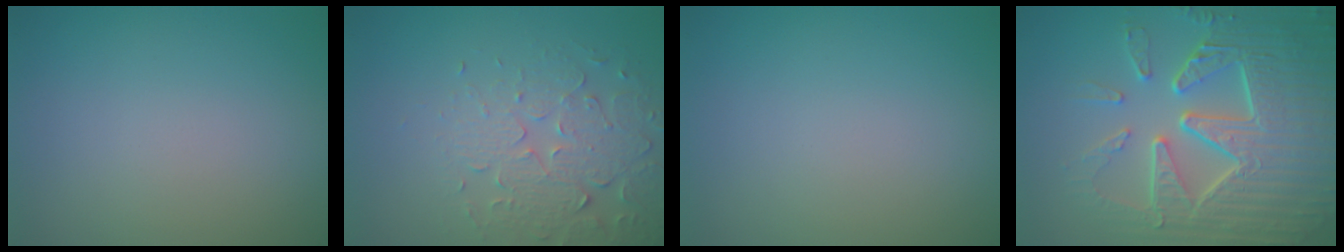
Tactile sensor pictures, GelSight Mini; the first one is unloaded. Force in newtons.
{"total": 3.8, "press": 3.4, "slide": 1.6}
{"total": 0.0}
{"total": 9.9, "press": 6.7, "slide": 7.3}